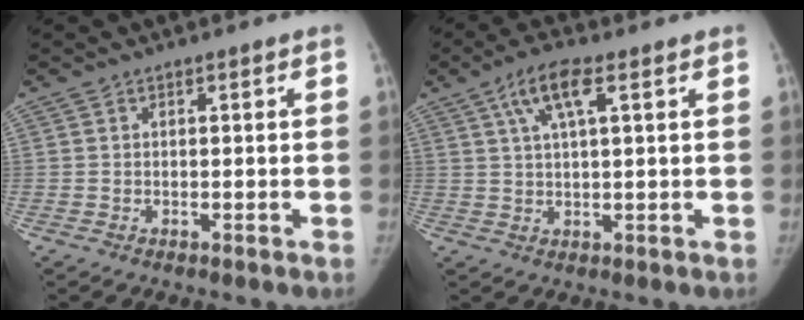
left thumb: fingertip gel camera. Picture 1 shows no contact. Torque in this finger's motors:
{"motor_torque": [0.24, 0.19, 0.83, -0.26, 0.22]}